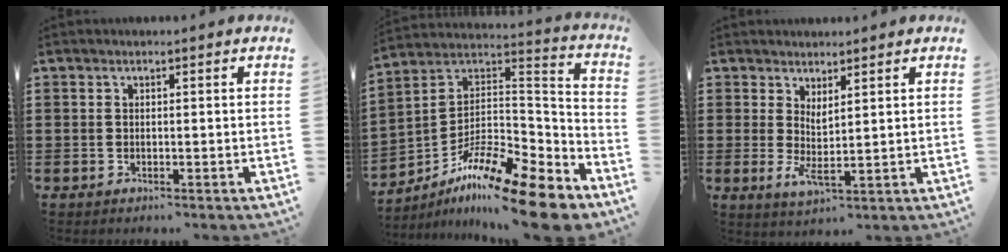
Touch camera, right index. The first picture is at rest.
{"total": 14.5, "force": [-11.1, 2.9, 8.9], "torque": [-0.150, 0.029, -0.205]}
{"total": 2.5, "force": [1.4, 0.2, 2.1], "torque": [-0.050, -0.011, 0.025]}